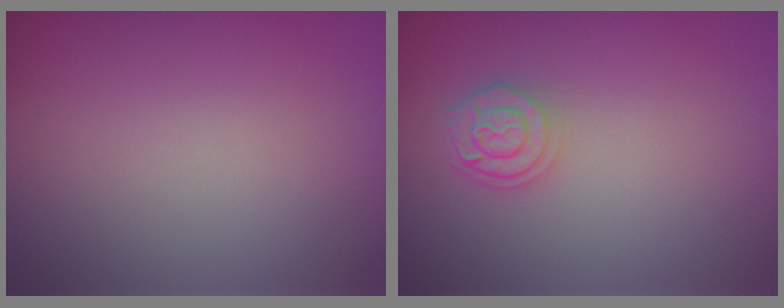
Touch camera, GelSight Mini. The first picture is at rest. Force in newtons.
{"total": 2.5, "press": 2.1, "slide": 1.3}